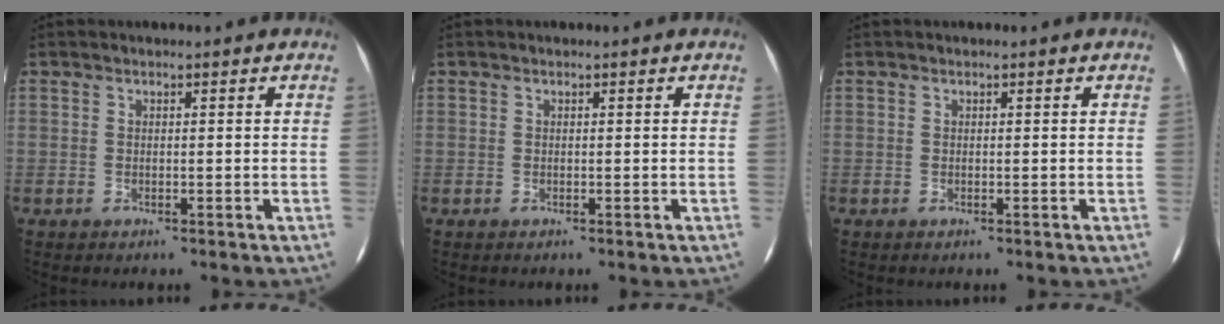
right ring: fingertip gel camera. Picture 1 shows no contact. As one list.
[{"total": 0.0}, {"total": 0.0}]